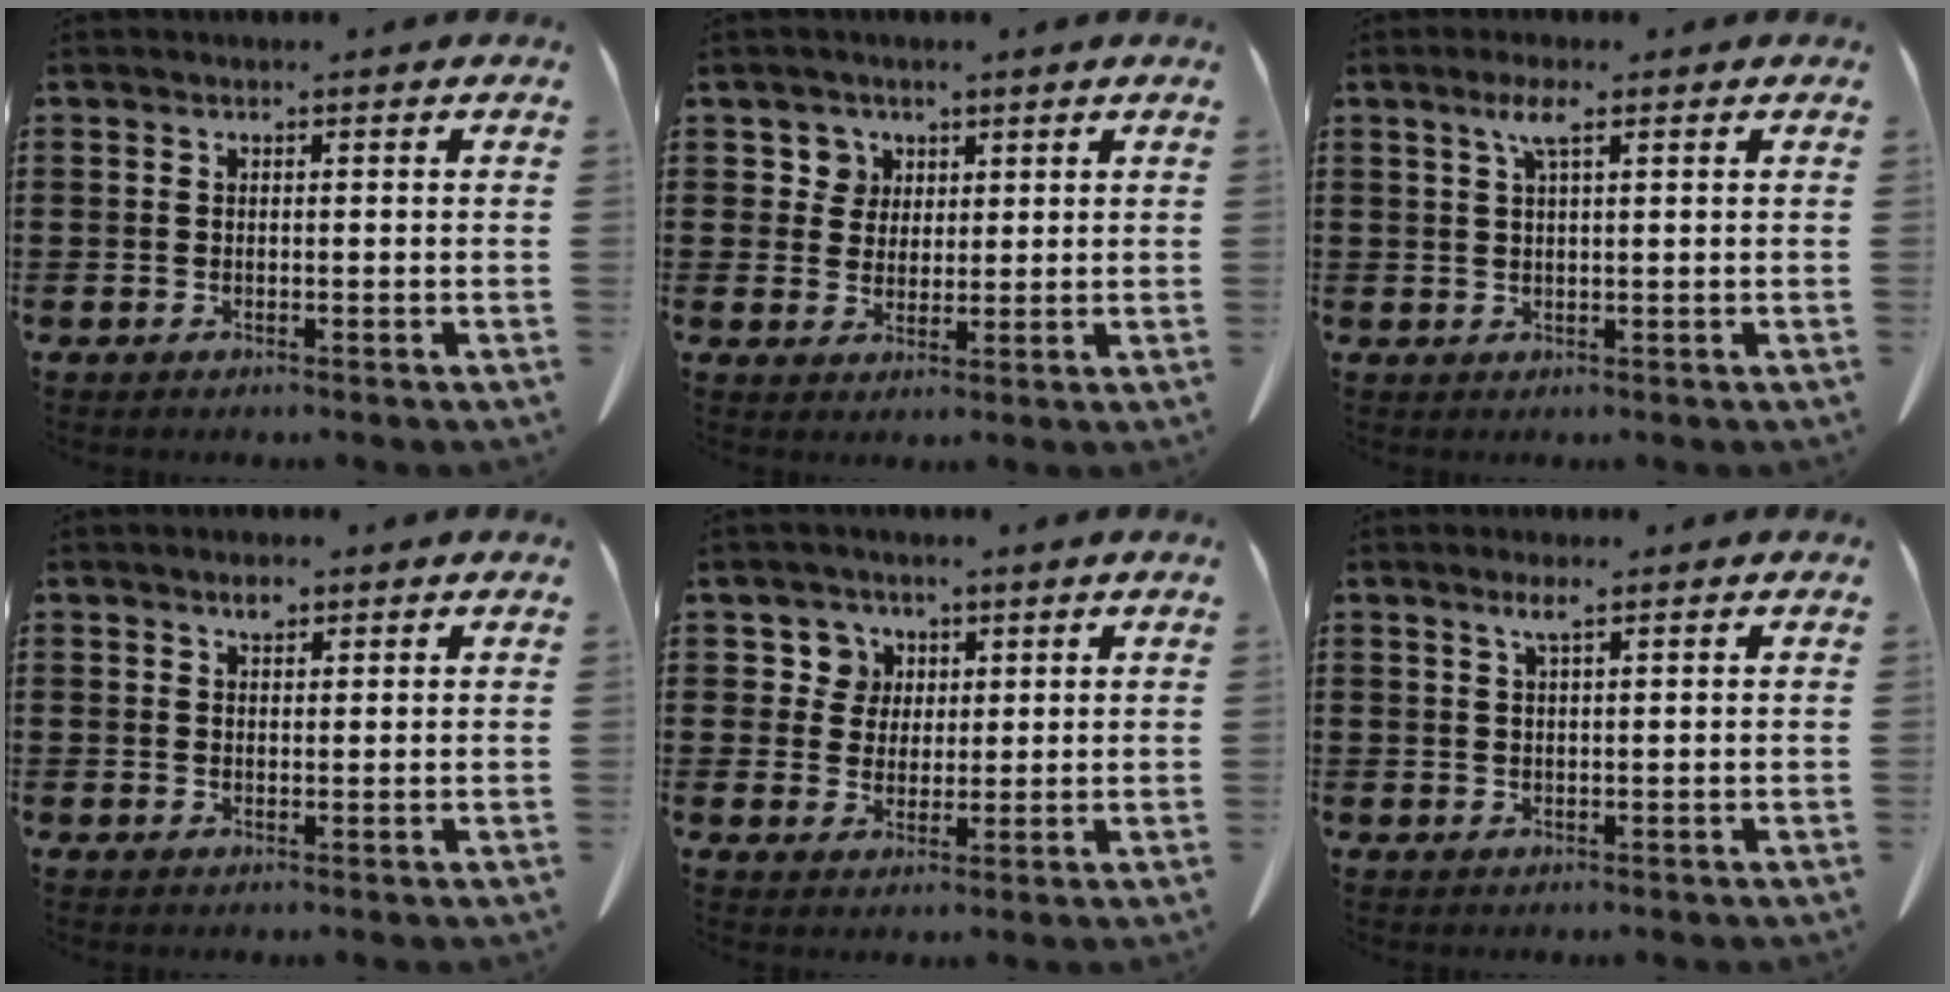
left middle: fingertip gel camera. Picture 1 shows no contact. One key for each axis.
{"total": 3.8, "fx": 2.1, "fy": 3.2, "fz": 0.4, "tx": -0.018, "ty": 0.007, "tz": 0.037}
{"total": 3.5, "fx": 1.8, "fy": 0.6, "fz": 3.0, "tx": -0.063, "ty": 0.006, "tz": 0.030}
{"total": 1.9, "fx": 1.4, "fy": 0.7, "fz": 1.0, "tx": -0.016, "ty": -0.002, "tz": 0.024}
{"total": 4.7, "fx": 2.3, "fy": 4.0, "fz": 0.7, "tx": -0.029, "ty": 0.010, "tz": 0.041}
{"total": 2.1, "fx": 1.3, "fy": 0.1, "fz": 1.6, "tx": -0.035, "ty": 0.000, "tz": 0.024}